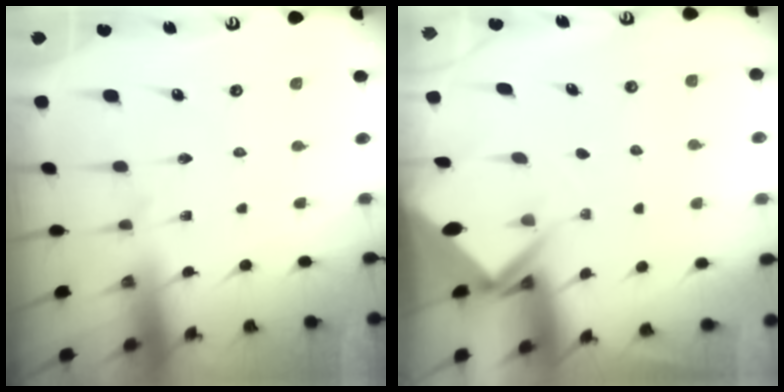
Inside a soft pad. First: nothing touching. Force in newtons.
{"total": 2.8, "press": 2.8, "slide": 0.1}